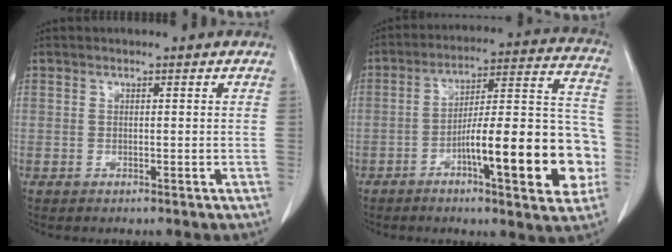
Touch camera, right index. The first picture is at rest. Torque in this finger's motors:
{"motor_torque": [1.77, -0.37, 0.65, 0.18]}